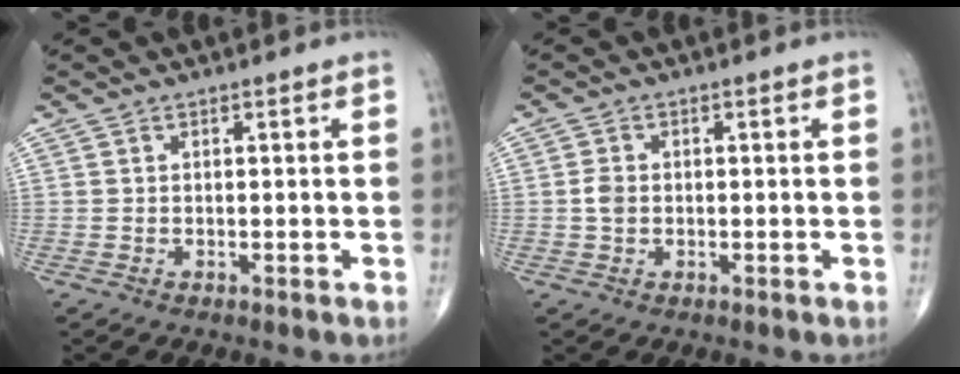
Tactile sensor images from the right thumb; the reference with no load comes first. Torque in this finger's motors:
{"motor_torque": [-0.55, 0.36, 0.48, 0.01, 0.01]}